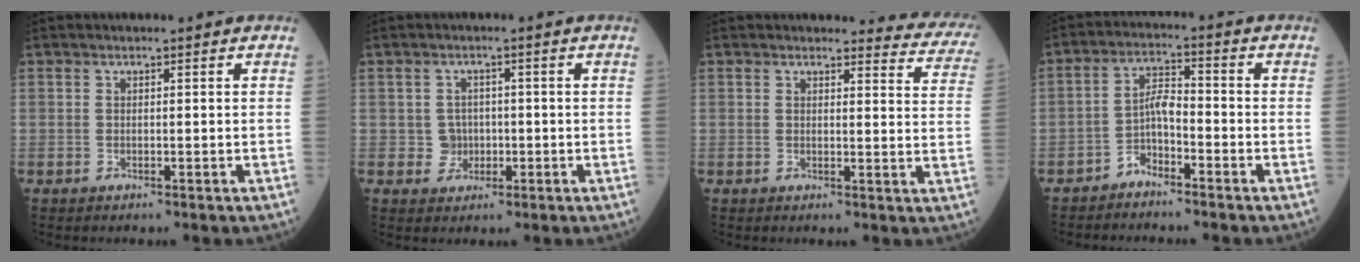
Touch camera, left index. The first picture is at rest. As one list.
[{"total": 2.7, "force": [-0.5, 2.6, 0.4], "torque": [-0.001, 0.007, -0.003]}, {"total": 9.2, "force": [9.0, 1.6, -0.3], "torque": [0.042, -0.062, 0.060]}, {"total": 3.7, "force": [-2.6, 1.3, 2.3], "torque": [-0.041, 0.007, -0.052]}]